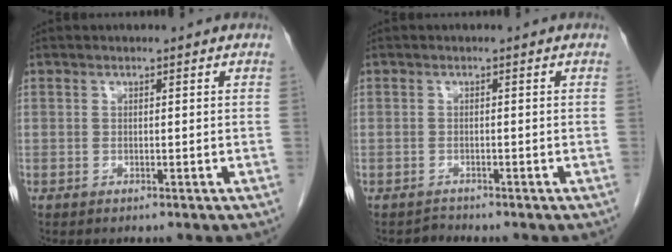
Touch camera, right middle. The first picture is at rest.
{"total": 1.0, "force": [-0.8, 0.0, -0.5], "torque": [0.011, -0.006, -0.015]}